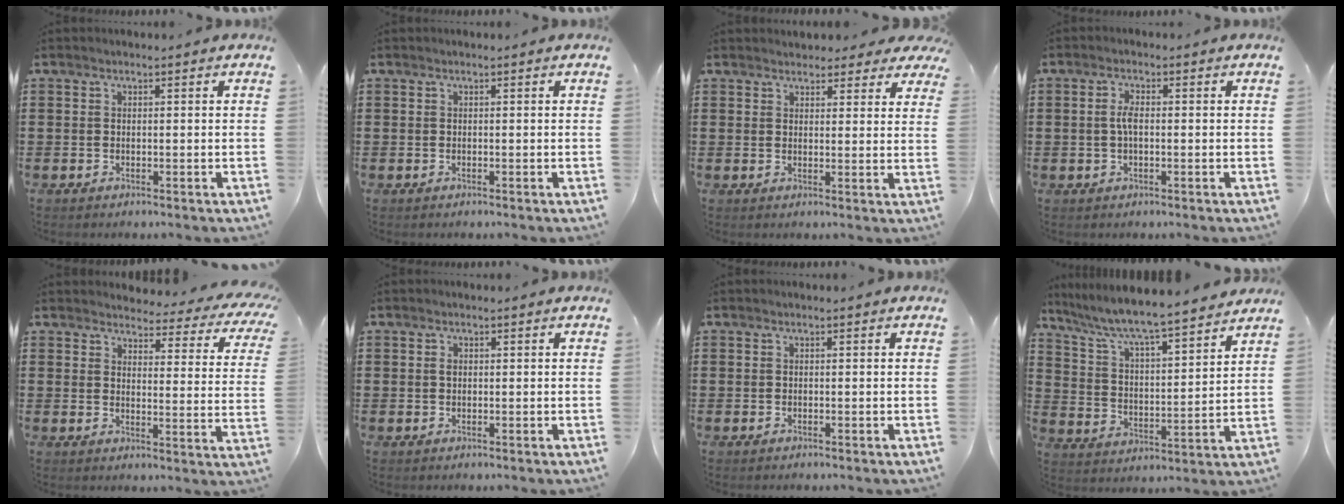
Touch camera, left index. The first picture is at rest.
{"total": 0.0}
{"total": 3.3, "force": [3.1, 1.2, 0.6], "torque": [-0.014, -0.009, 0.055]}
{"total": 2.8, "force": [0.1, 0.9, 2.6], "torque": [-0.058, 0.000, -0.002]}
{"total": 3.6, "force": [3.4, 0.6, 1.1], "torque": [-0.035, -0.028, 0.053]}
{"total": 0.8, "force": [0.2, 0.5, 0.5], "torque": [-0.013, 0.002, 0.003]}
{"total": 0.0}
{"total": 6.0, "force": [5.5, 0.1, 2.3], "torque": [-0.071, -0.044, 0.087]}